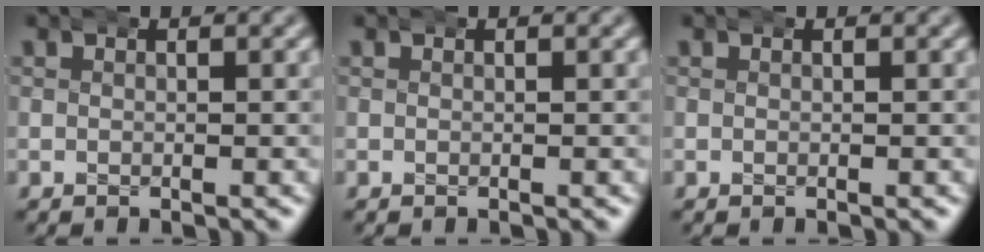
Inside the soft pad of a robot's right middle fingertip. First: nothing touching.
{"total": 0.0}
{"total": 0.0}